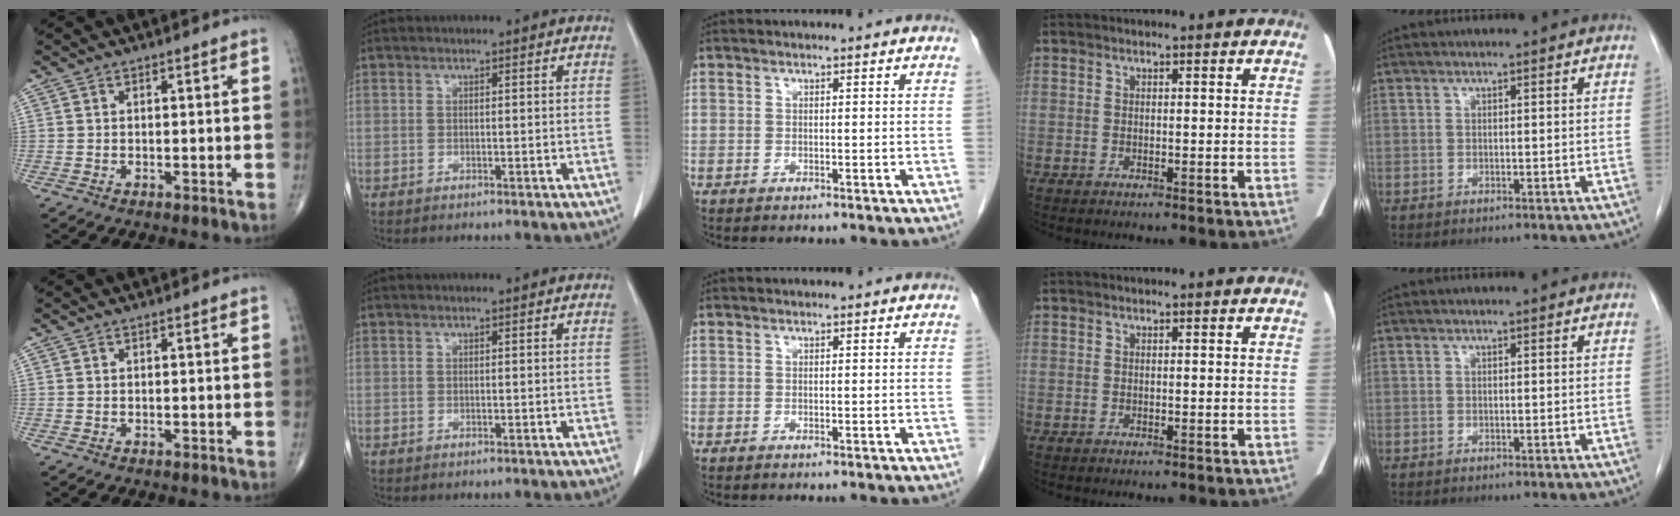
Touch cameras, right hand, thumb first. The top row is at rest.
{}